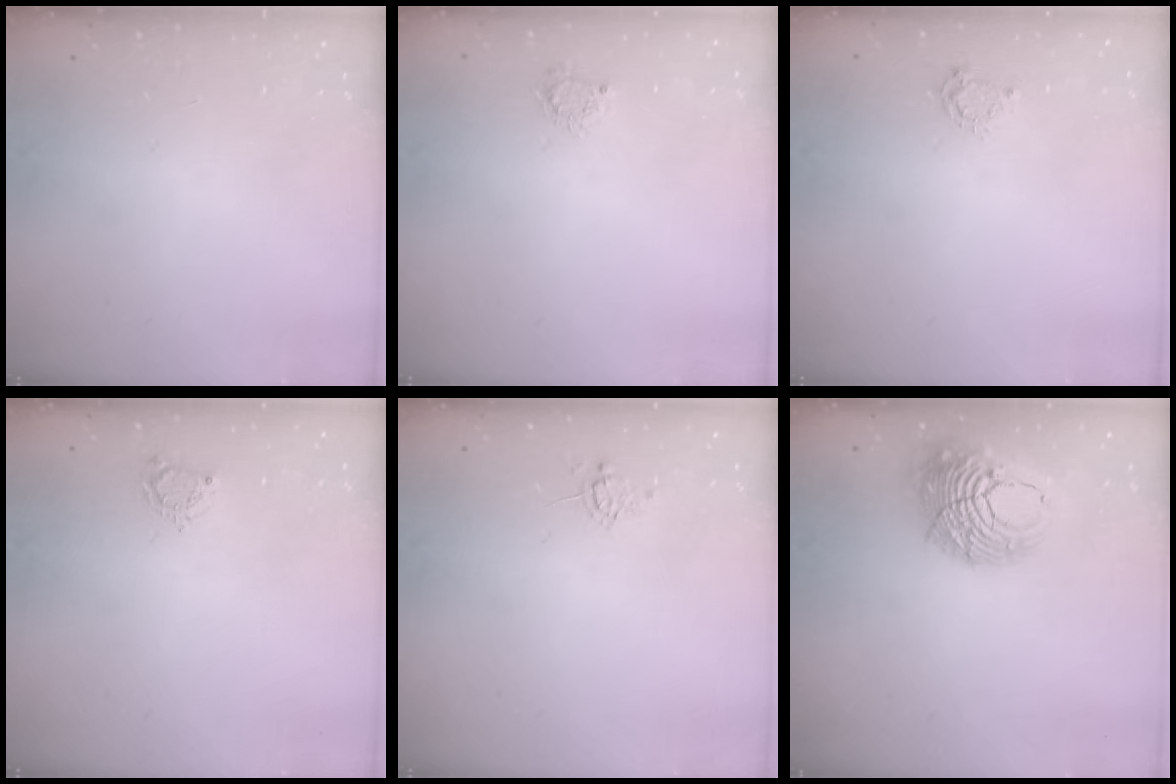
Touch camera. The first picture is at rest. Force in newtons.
{"total": 3.6, "press": 3.6, "slide": 0.5}
{"total": 4.2, "press": 4.2, "slide": 0.5}
{"total": 3.9, "press": 3.8, "slide": 0.5}
{"total": 4.5, "press": 4.4, "slide": 0.9}
{"total": 13.5, "press": 13.4, "slide": 1.5}